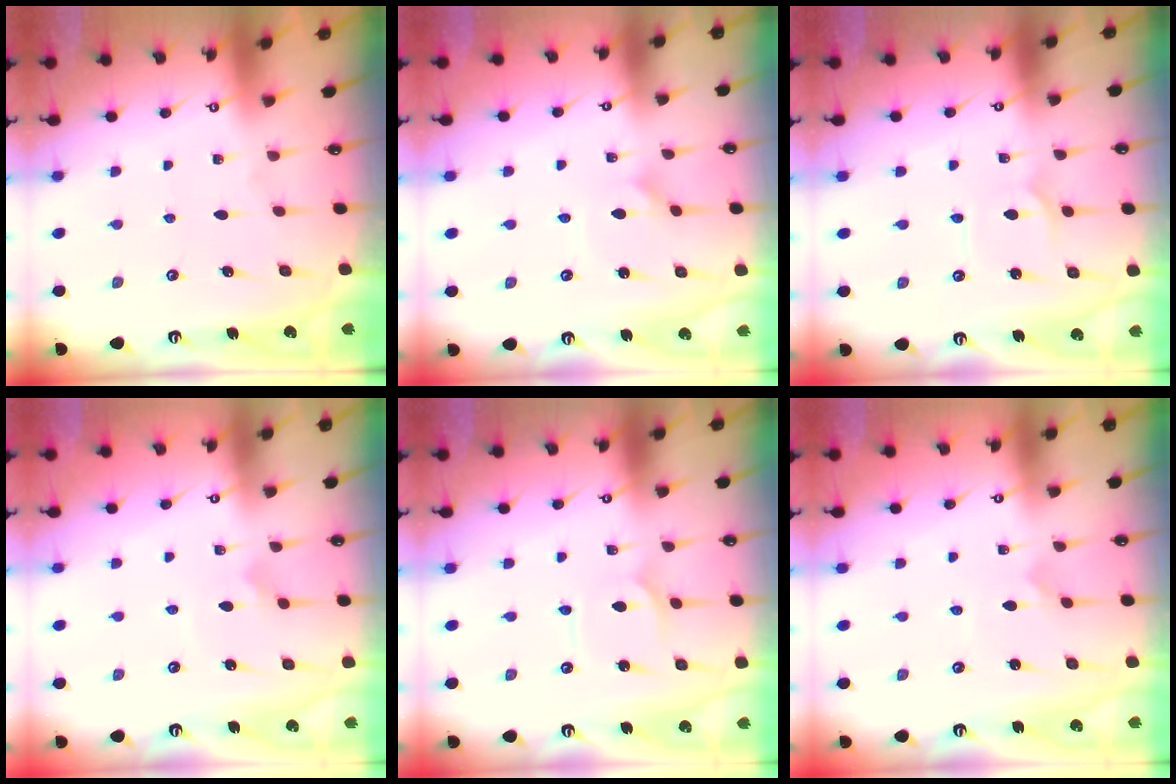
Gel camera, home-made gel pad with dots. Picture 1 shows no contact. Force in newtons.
{"total": 1.5, "press": 1.5, "slide": 0.0}
{"total": 1.7, "press": 1.6, "slide": 0.1}
{"total": 3.0, "press": 3.0, "slide": 0.2}
{"total": 1.6, "press": 1.6, "slide": 0.0}
{"total": 0.6, "press": 0.6, "slide": 0.0}